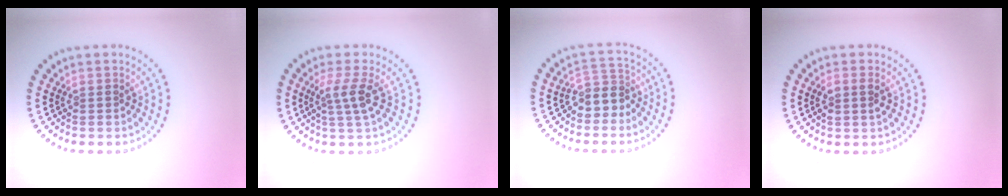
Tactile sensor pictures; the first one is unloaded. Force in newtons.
{"total": 2.6, "press": 2.0, "slide": 1.6}
{"total": 2.8, "press": 2.3, "slide": 1.6}
{"total": 1.4, "press": 1.3, "slide": 0.5}